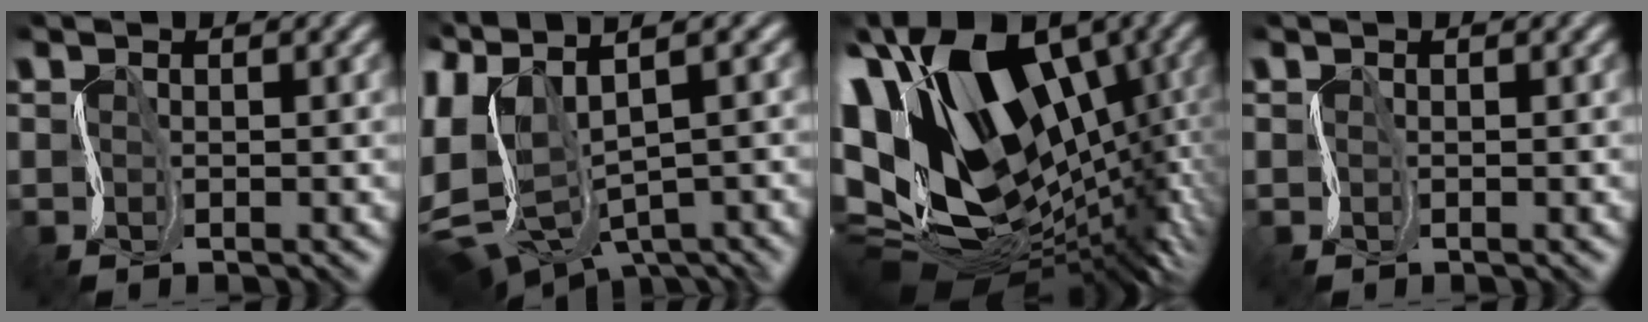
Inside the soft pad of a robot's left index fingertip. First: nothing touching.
{"total": 6.6, "force": [-0.6, 3.5, 5.5], "torque": [-0.143, -0.012, 0.003]}
{"total": 17.2, "force": [1.4, 10.9, 13.2], "torque": [-0.207, -0.010, 0.065]}
{"total": 0.0}